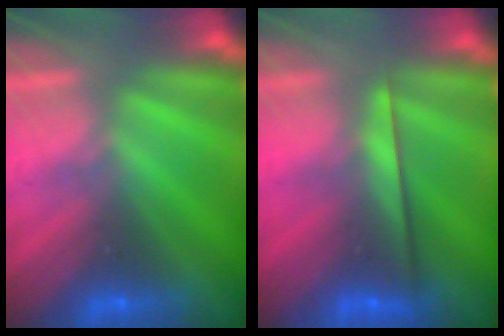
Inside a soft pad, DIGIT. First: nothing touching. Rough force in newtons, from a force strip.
{"total": 2.2}